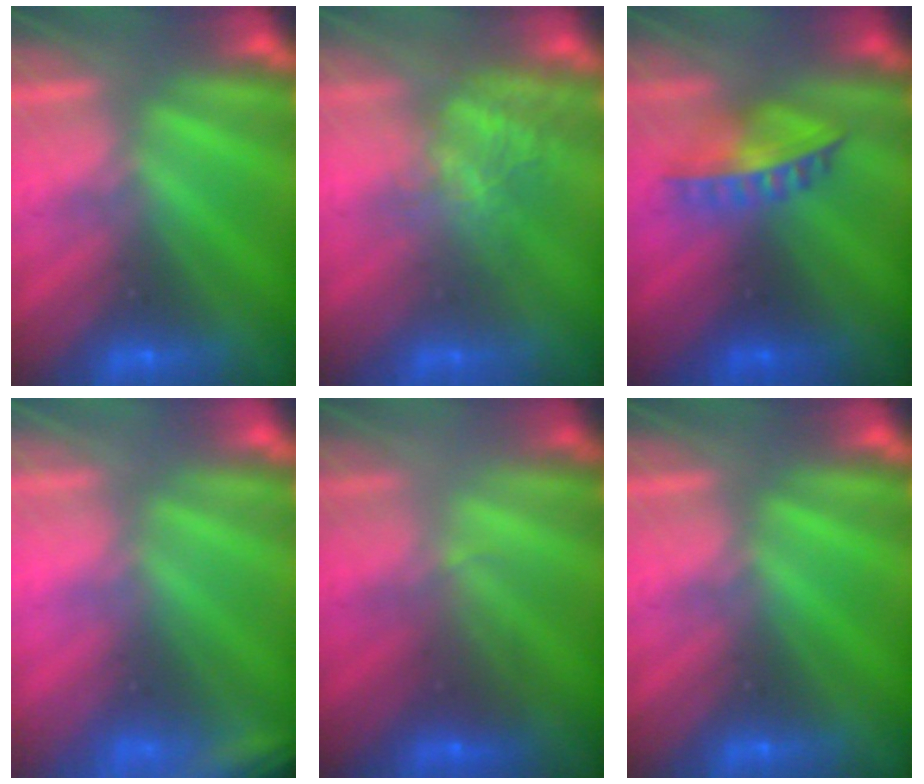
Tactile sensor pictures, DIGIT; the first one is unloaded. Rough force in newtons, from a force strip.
{"total": 4.6}
{"total": 7.8}
{"total": 2.3}
{"total": 2.1}
{"total": 0.0}